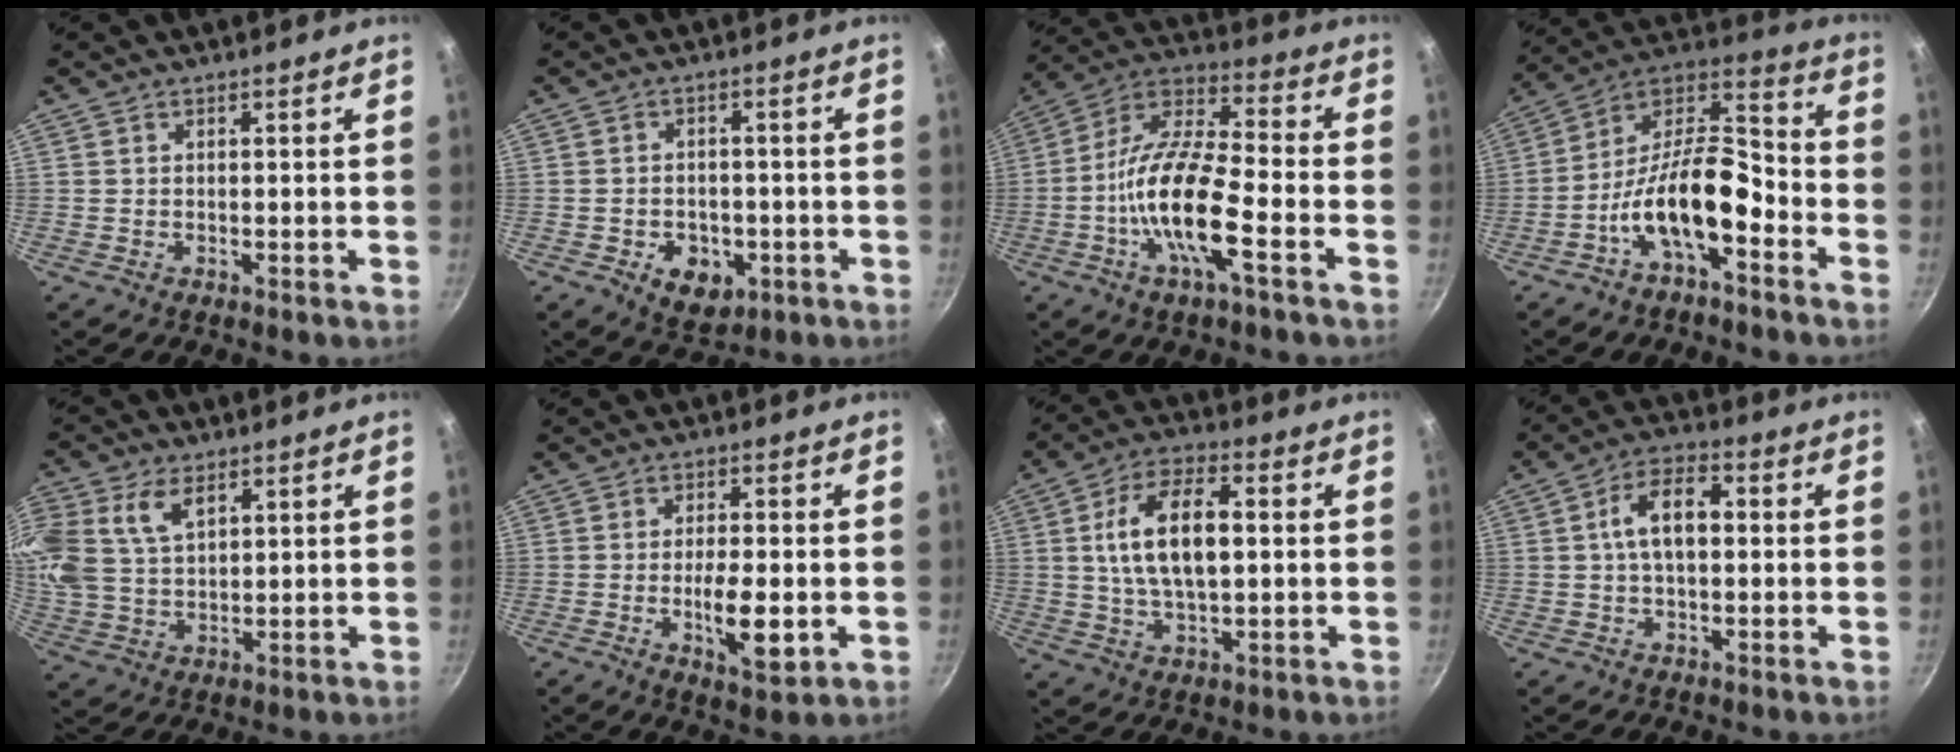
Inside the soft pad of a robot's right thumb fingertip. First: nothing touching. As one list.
[{"total": 7.1, "force": [-2.6, 5.0, 4.3], "torque": [-0.040, 0.013, -0.029]}, {"total": 16.7, "force": [-5.0, 5.1, 15.1], "torque": [-0.295, 0.037, -0.097]}, {"total": 16.0, "force": [-6.1, 6.7, 13.2], "torque": [-0.226, 0.080, -0.110]}, {"total": 16.8, "force": [6.9, 10.7, 11.0], "torque": [-0.275, 0.007, 0.135]}, {"total": 8.2, "force": [-1.7, 3.0, 7.5], "torque": [-0.118, -0.006, -0.024]}, {"total": 13.4, "force": [1.5, 6.6, 11.6], "torque": [-0.206, 0.011, 0.025]}, {"total": 10.1, "force": [1.0, 5.5, 8.4], "torque": [-0.145, 0.025, 0.010]}]